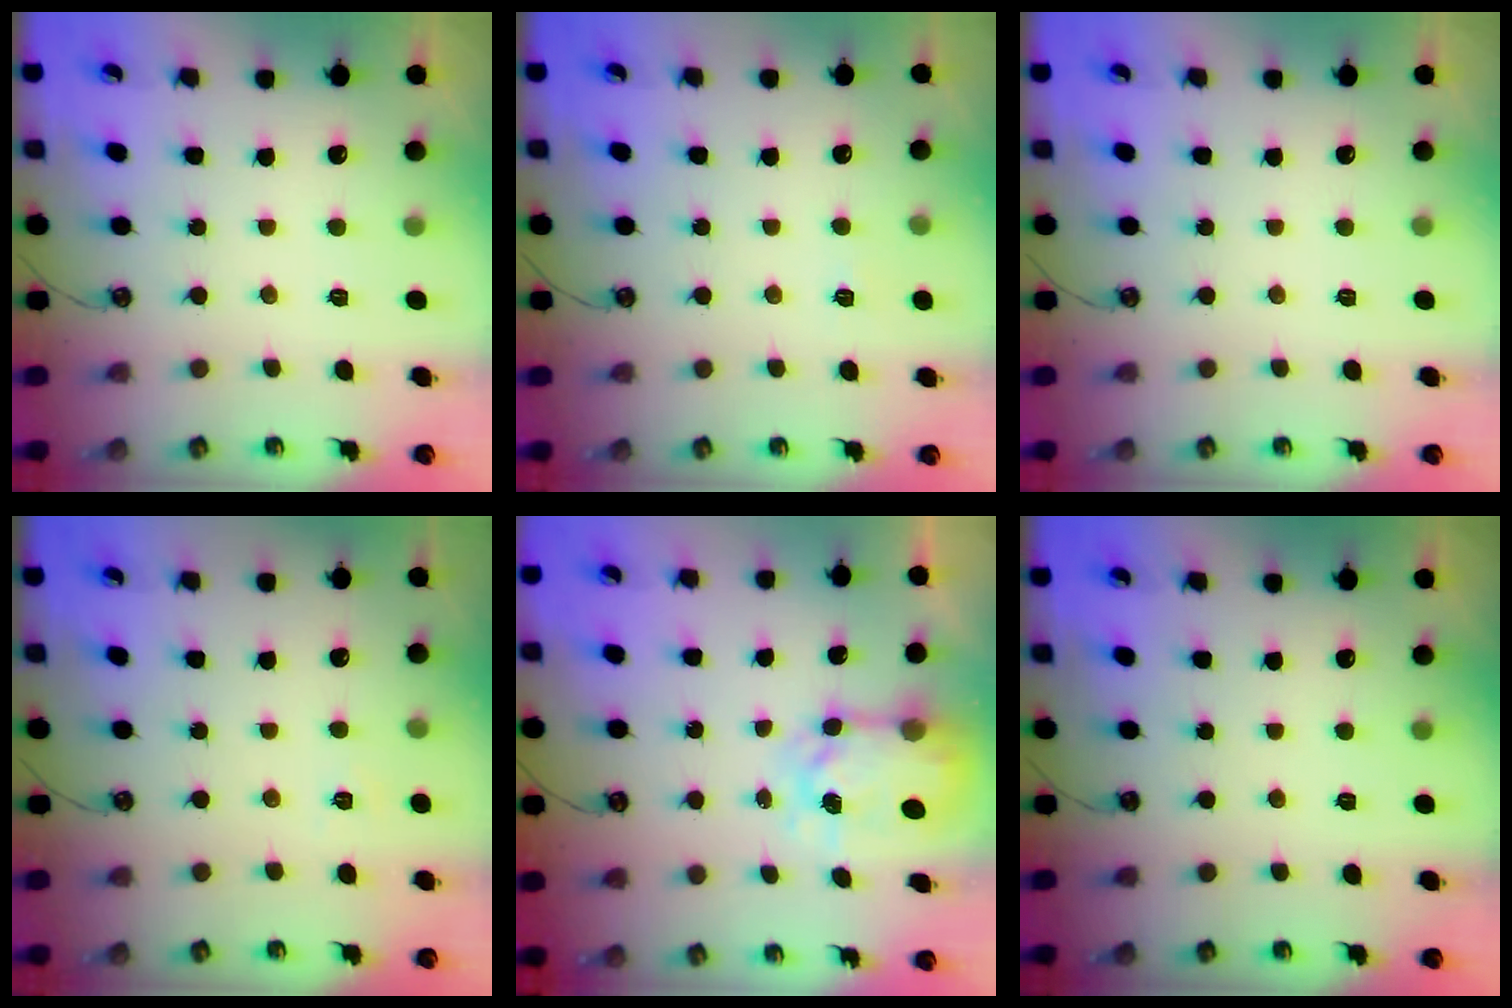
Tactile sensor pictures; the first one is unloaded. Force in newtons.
{"total": 3.5, "press": 3.5, "slide": 0.5}
{"total": 0.0}
{"total": 2.6, "press": 2.6, "slide": 0.3}
{"total": 6.8, "press": 6.7, "slide": 0.6}
{"total": 0.0}